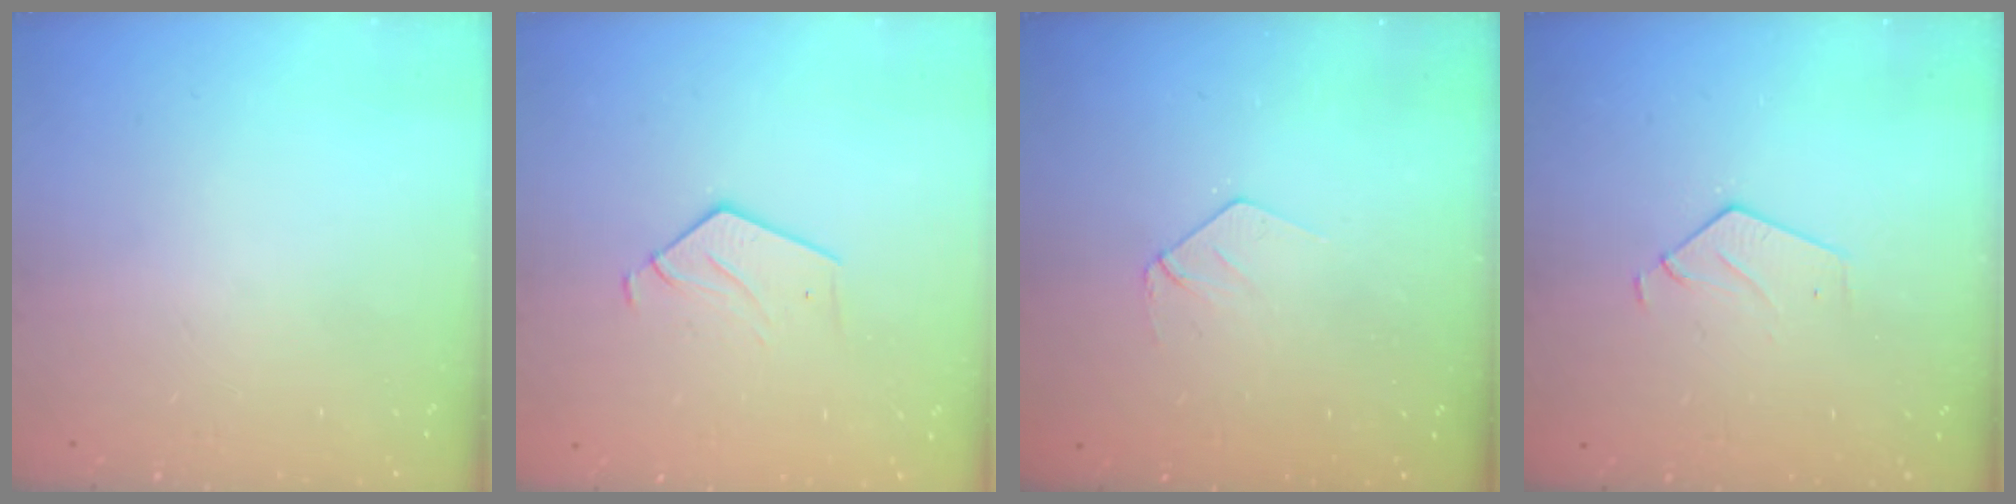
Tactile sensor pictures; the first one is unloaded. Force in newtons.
{"total": 3.6, "press": 3.6, "slide": 0.3}
{"total": 3.5, "press": 3.5, "slide": 0.2}
{"total": 4.2, "press": 4.2, "slide": 0.3}